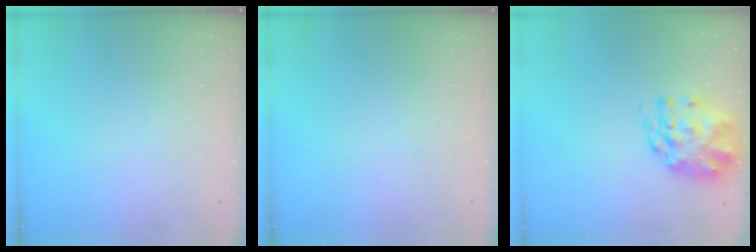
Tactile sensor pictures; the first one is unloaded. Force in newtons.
{"total": 0.0}
{"total": 3.0, "press": 2.8, "slide": 1.1}